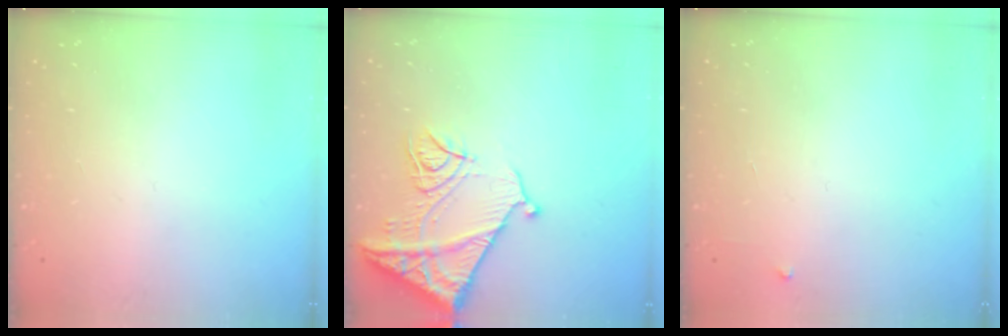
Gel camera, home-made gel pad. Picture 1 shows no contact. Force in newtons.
{"total": 15.7, "press": 15.6, "slide": 1.7}
{"total": 2.3, "press": 2.3, "slide": 0.3}